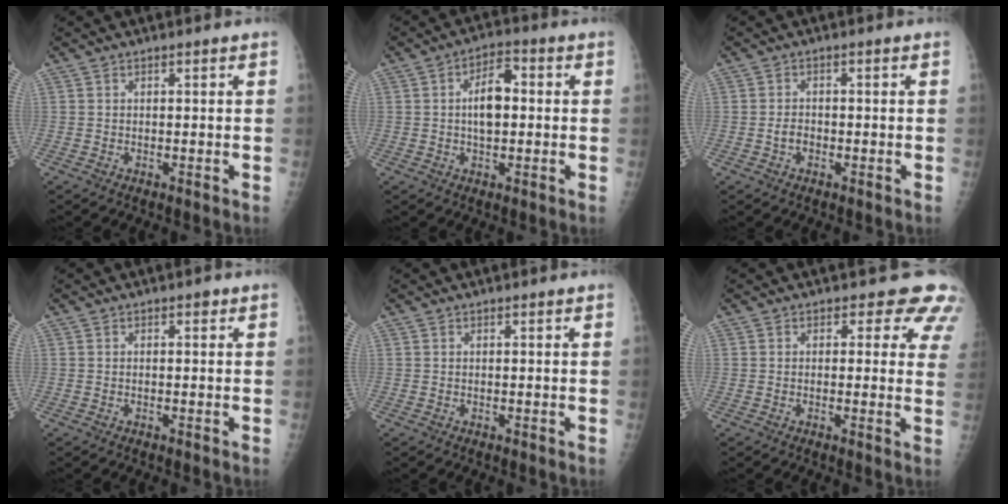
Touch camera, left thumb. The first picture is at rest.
{"total": 7.0, "force": [0.2, 3.8, 5.9], "torque": [-0.087, 0.015, -0.004]}
{"total": 2.0, "force": [-0.7, 1.4, 1.1], "torque": [-0.014, 0.009, -0.013]}
{"total": 0.6, "force": [0.3, 0.3, 0.5], "torque": [-0.001, 0.002, 0.004]}
{"total": 0.5, "force": [0.5, 0.1, 0.3], "torque": [-0.006, 0.001, 0.005]}
{"total": 6.8, "force": [5.2, 3.3, 2.7], "torque": [0.012, -0.021, 0.034]}